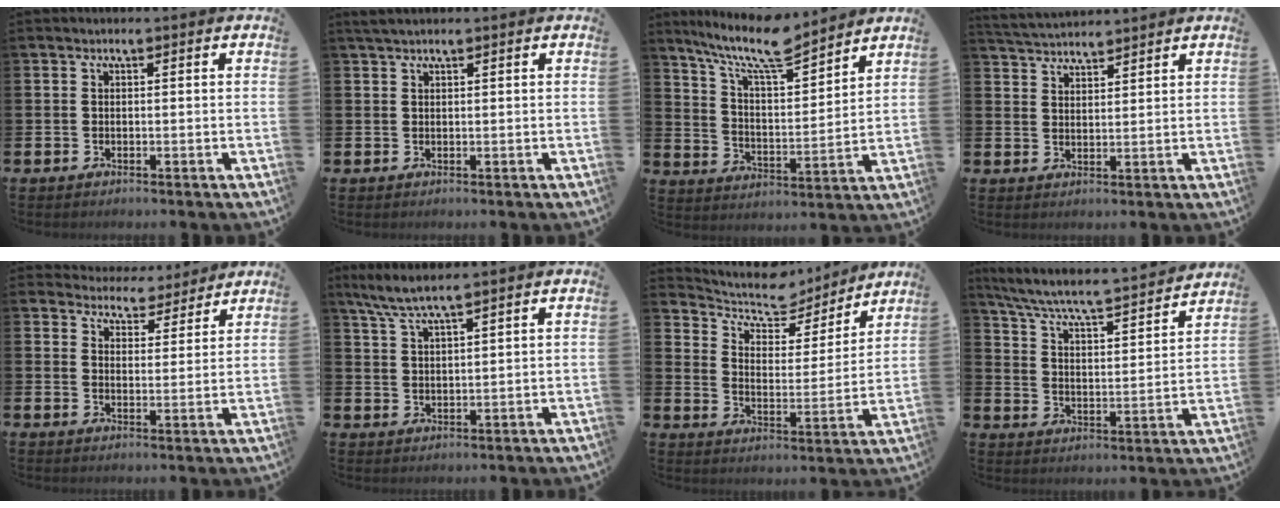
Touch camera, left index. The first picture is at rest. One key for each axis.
{"total": 1.6, "fx": 1.4, "fy": 0.3, "fz": 0.8, "tx": -0.013, "ty": 0.002, "tz": 0.023}
{"total": 10.6, "fx": 9.3, "fy": 1.8, "fz": 4.8, "tx": -0.120, "ty": -0.054, "tz": 0.164}
{"total": 3.6, "fx": 3.6, "fy": 0.3, "fz": 0.1, "tx": -0.023, "ty": -0.014, "tz": 0.068}
{"total": 4.8, "fx": 4.6, "fy": 1.1, "fz": -0.4, "tx": 0.000, "ty": -0.043, "tz": 0.079}
{"total": 5.2, "fx": 4.5, "fy": 0.1, "fz": 2.5, "tx": -0.062, "ty": -0.012, "tz": 0.082}
{"total": 7.2, "fx": 6.4, "fy": 2.8, "fz": 1.7, "tx": -0.056, "ty": -0.051, "tz": 0.105}
{"total": 6.0, "fx": 5.6, "fy": 0.4, "fz": 2.1, "tx": -0.074, "ty": -0.049, "tz": 0.089}